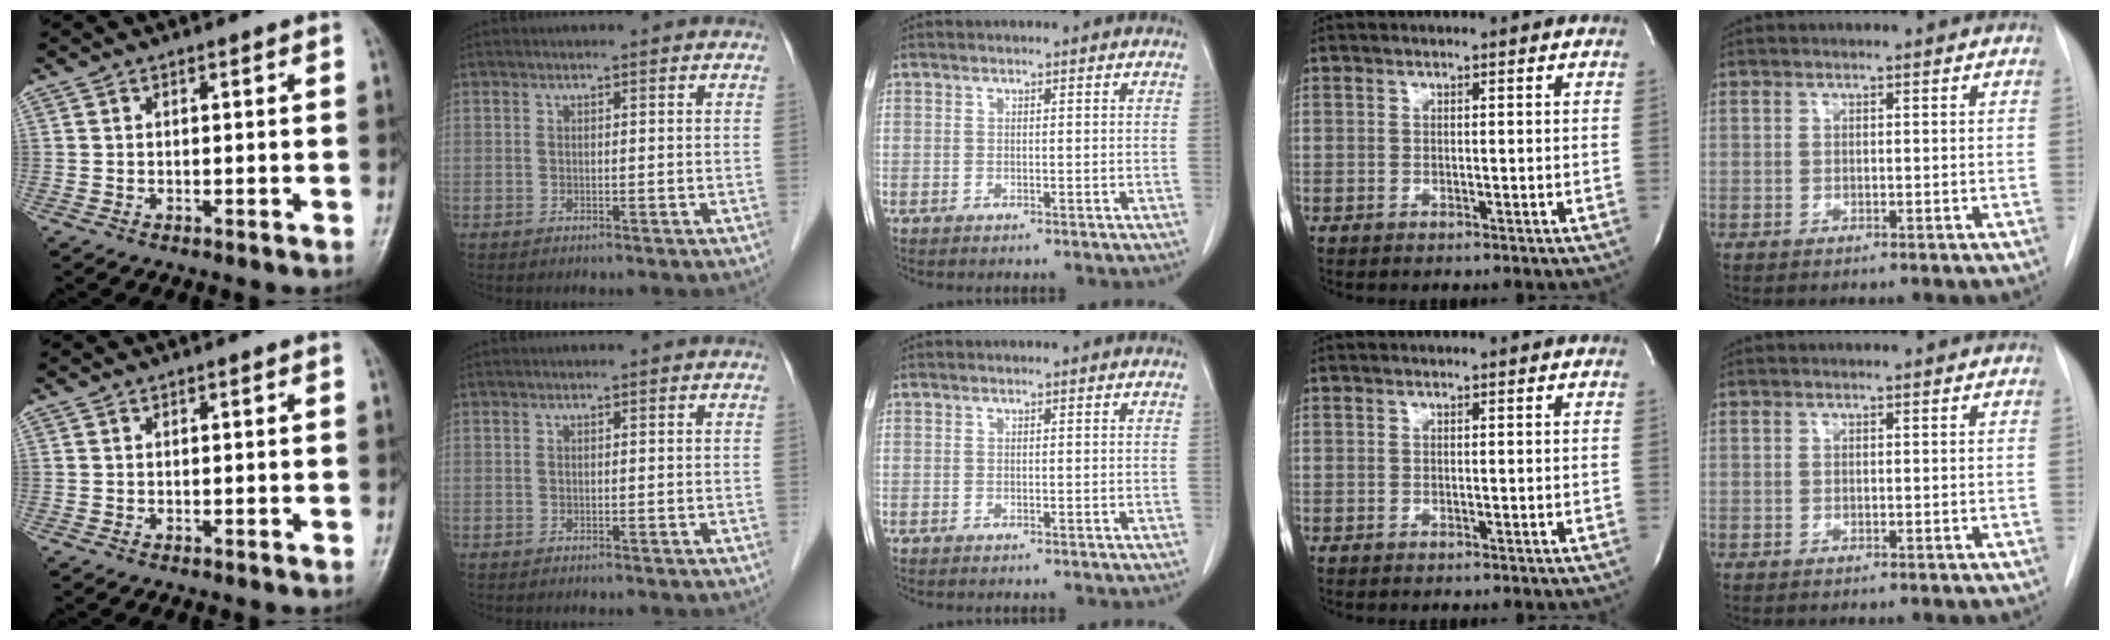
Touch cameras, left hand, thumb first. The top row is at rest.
{}